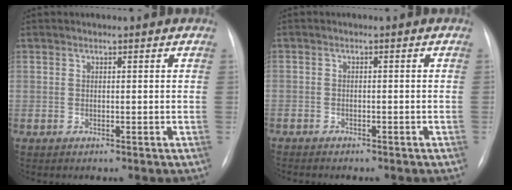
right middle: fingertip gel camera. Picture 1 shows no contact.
{"total": 3.8, "force": [-3.1, 1.5, 1.5], "torque": [-0.020, -0.002, -0.033]}